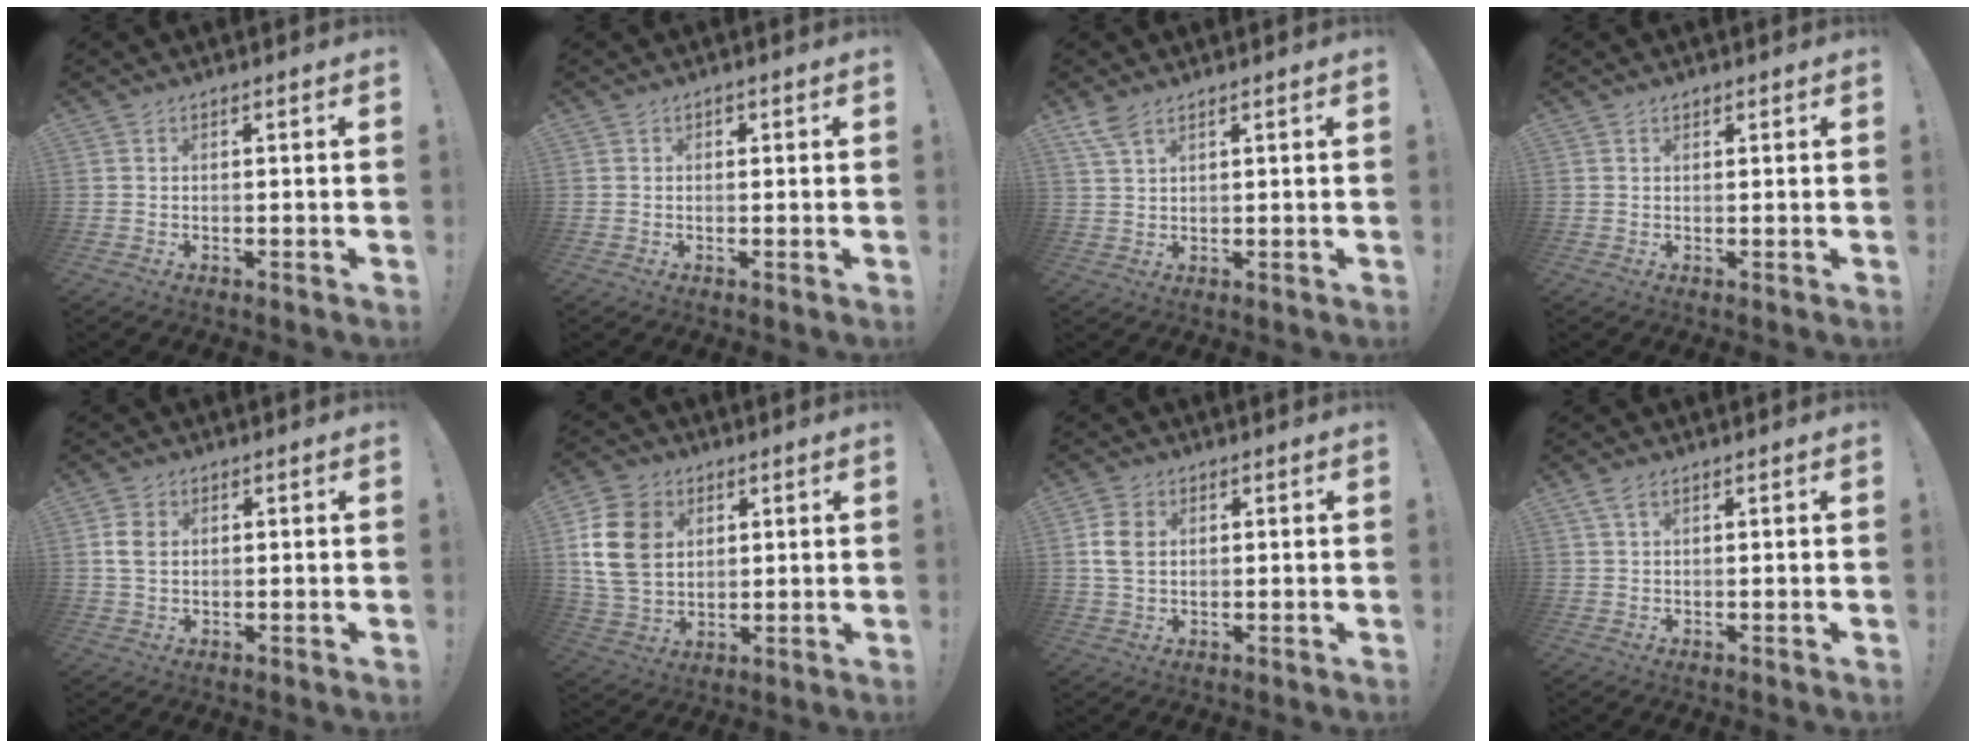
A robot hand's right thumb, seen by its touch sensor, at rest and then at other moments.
{"total": 0.8, "force": [0.0, 0.7, 0.2], "torque": [-0.003, 0.003, -0.002]}
{"total": 4.8, "force": [3.4, 1.7, 2.8], "torque": [-0.061, -0.010, 0.066]}
{"total": 0.8, "force": [0.6, 0.5, 0.2], "torque": [-0.003, -0.001, 0.011]}
{"total": 4.6, "force": [1.2, 3.5, 2.8], "torque": [-0.049, 0.002, 0.022]}
{"total": 15.6, "force": [4.6, 12.2, 8.4], "torque": [-0.159, -0.014, 0.093]}
{"total": 6.7, "force": [1.6, 5.1, 4.1], "torque": [-0.081, 0.006, 0.033]}
{"total": 3.0, "force": [1.6, 1.5, 2.1], "torque": [-0.042, 0.003, 0.030]}